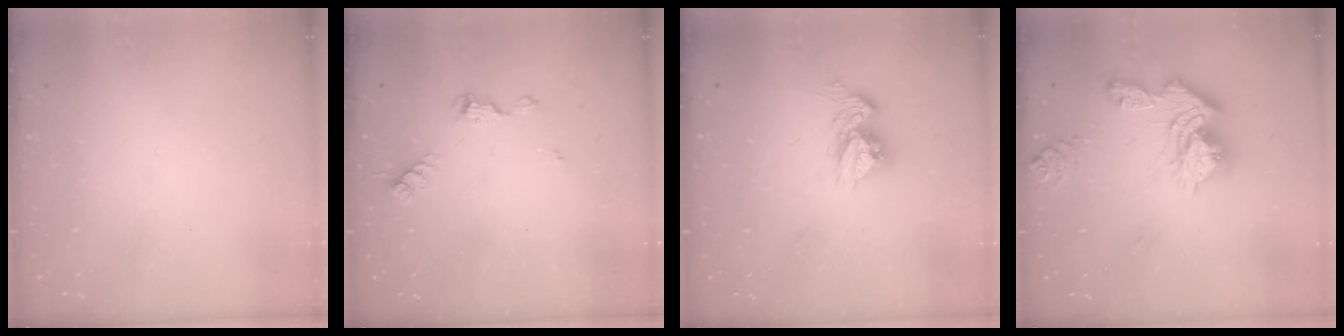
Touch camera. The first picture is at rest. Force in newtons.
{"total": 6.3, "press": 6.3, "slide": 0.5}
{"total": 10.7, "press": 10.6, "slide": 1.0}
{"total": 18.7, "press": 18.6, "slide": 1.9}